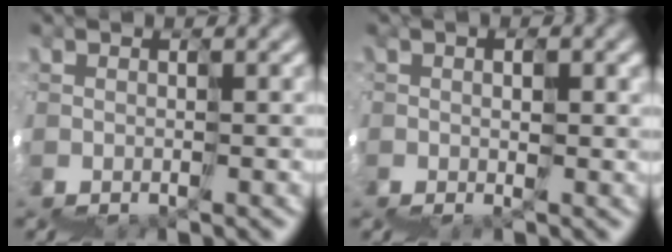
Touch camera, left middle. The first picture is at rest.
{"total": 3.3, "force": [1.0, 1.8, 2.5], "torque": [-0.034, 0.005, 0.018]}